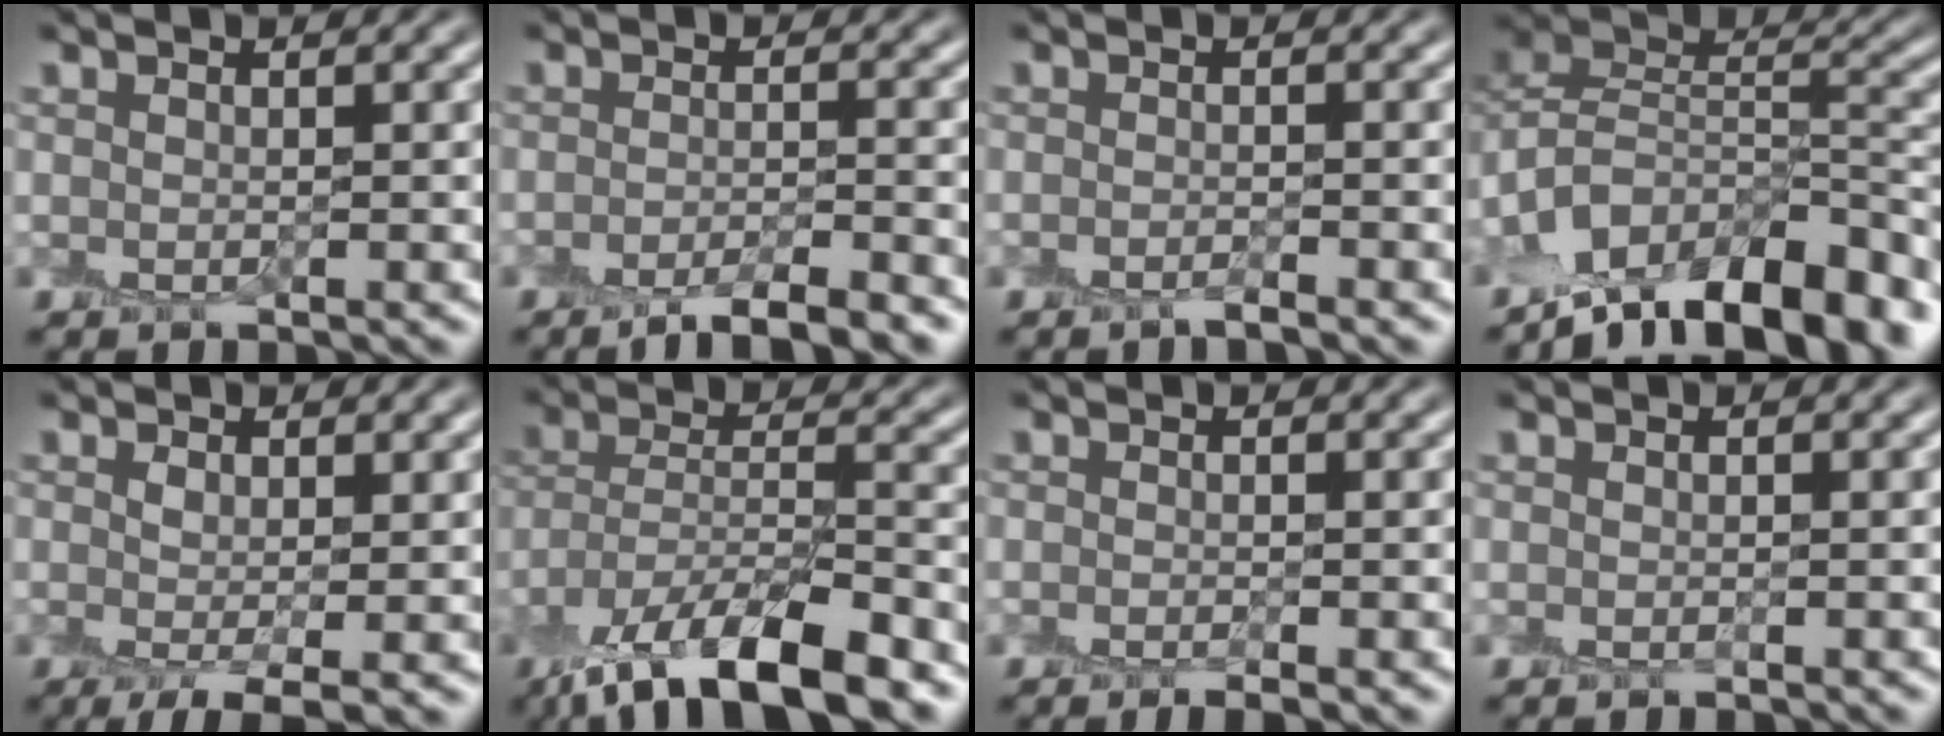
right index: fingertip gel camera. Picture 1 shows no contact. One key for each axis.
{"total": 4.5, "fx": -3.2, "fy": 1.1, "fz": 3.0, "tx": -0.041, "ty": -0.003, "tz": -0.057}
{"total": 1.2, "fx": -1.0, "fy": 0.2, "fz": 0.7, "tx": -0.004, "ty": -0.004, "tz": -0.023}
{"total": 13.9, "fx": -9.3, "fy": 6.7, "fz": 7.9, "tx": -0.150, "ty": 0.007, "tz": -0.145}
{"total": 3.0, "fx": -0.7, "fy": 0.9, "fz": 2.7, "tx": -0.050, "ty": -0.010, "tz": -0.010}
{"total": 12.3, "fx": -8.8, "fy": 4.1, "fz": 7.6, "tx": -0.139, "ty": -0.005, "tz": -0.162}
{"total": 1.5, "fx": -0.9, "fy": 0.4, "fz": 1.2, "tx": -0.014, "ty": -0.003, "tz": -0.016}
{"total": 0.0}